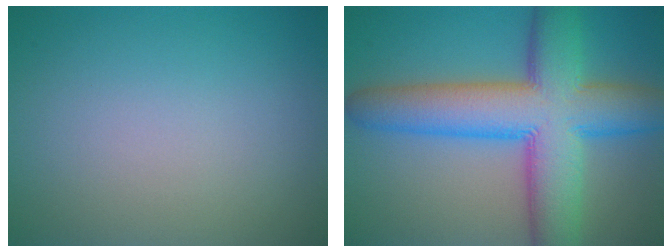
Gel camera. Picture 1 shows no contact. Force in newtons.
{"total": 11.7, "press": 11.7, "slide": 0.1}